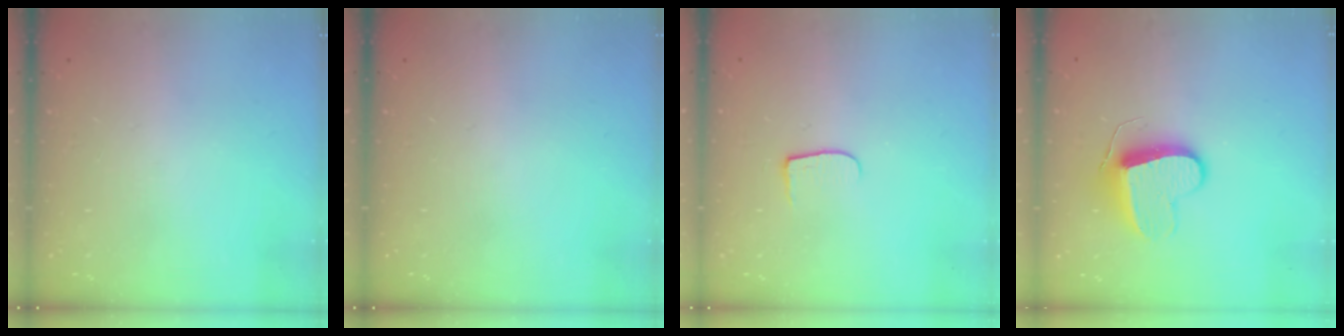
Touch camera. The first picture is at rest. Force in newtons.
{"total": 0.0}
{"total": 6.0, "press": 6.0, "slide": 0.6}
{"total": 10.0, "press": 10.0, "slide": 0.6}